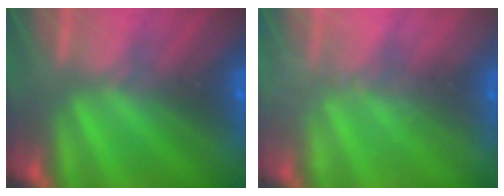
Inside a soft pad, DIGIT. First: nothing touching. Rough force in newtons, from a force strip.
{"total": 2.0}